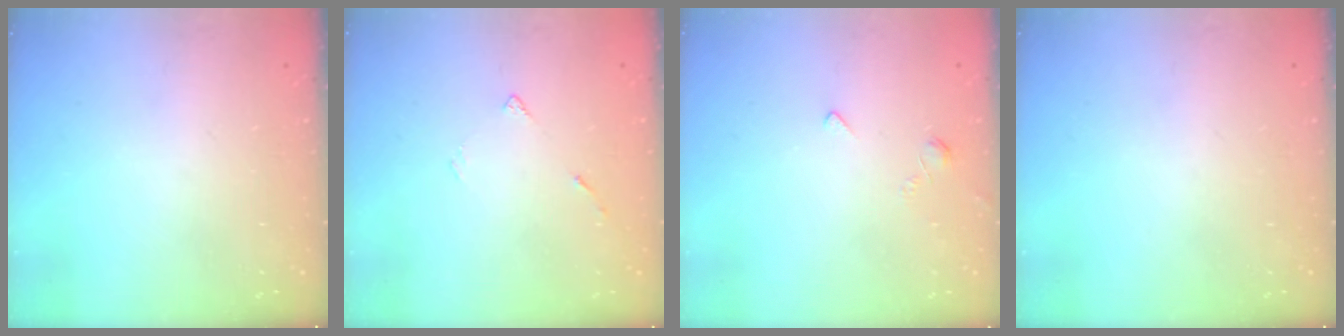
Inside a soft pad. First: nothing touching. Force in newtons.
{"total": 3.8, "press": 3.8, "slide": 0.5}
{"total": 1.6, "press": 1.5, "slide": 0.5}
{"total": 0.0}